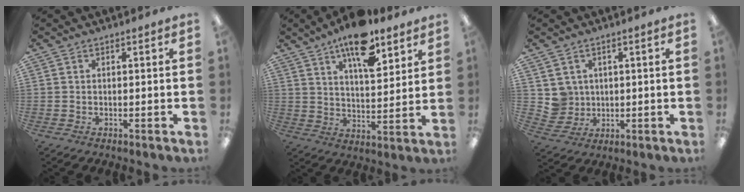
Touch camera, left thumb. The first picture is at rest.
{"total": 14.3, "force": [9.8, 5.6, 8.9], "torque": [-0.129, -0.051, 0.163]}
{"total": 4.8, "force": [2.2, 4.3, -0.2], "torque": [-0.010, -0.004, 0.043]}